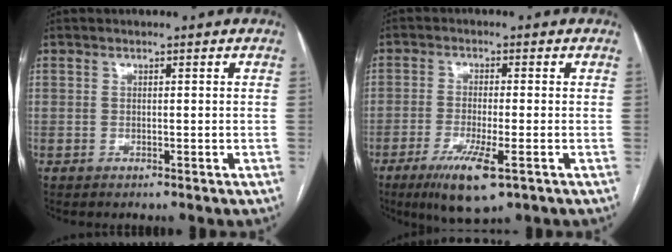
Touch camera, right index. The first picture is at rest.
{"total": 8.1, "force": [-4.1, 1.2, 6.8], "torque": [-0.130, -0.021, -0.066]}